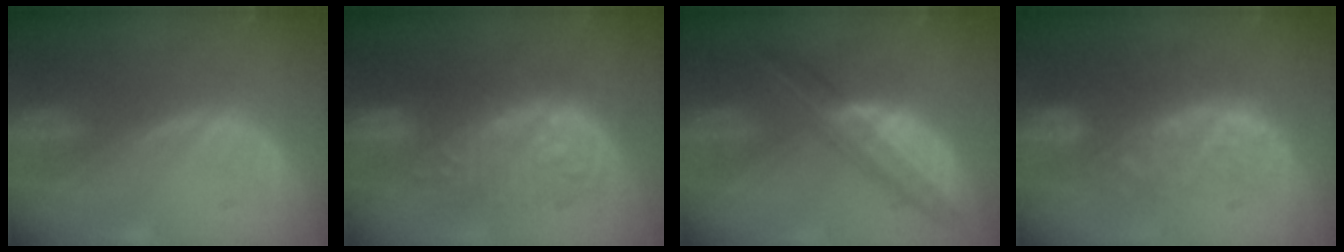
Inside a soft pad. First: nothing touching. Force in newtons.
{"total": 9.8, "press": 9.8, "slide": 0.4}
{"total": 7.9, "press": 6.7, "slide": 4.2}
{"total": 9.7, "press": 8.5, "slide": 4.7}